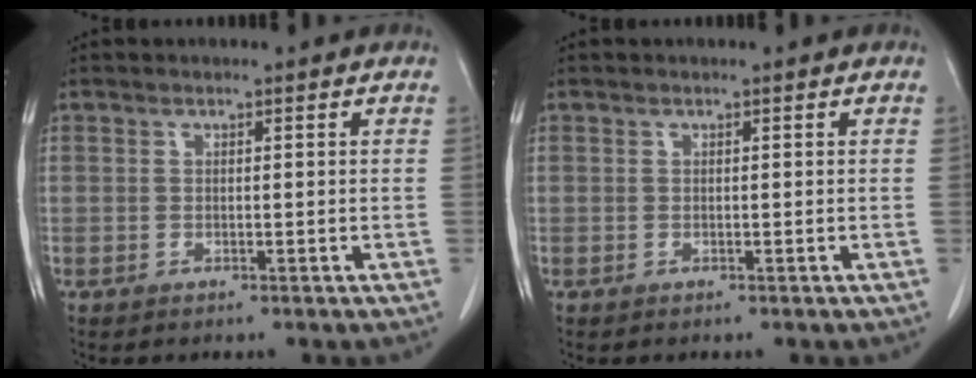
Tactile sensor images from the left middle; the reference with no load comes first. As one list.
[{"total": 0.0}]